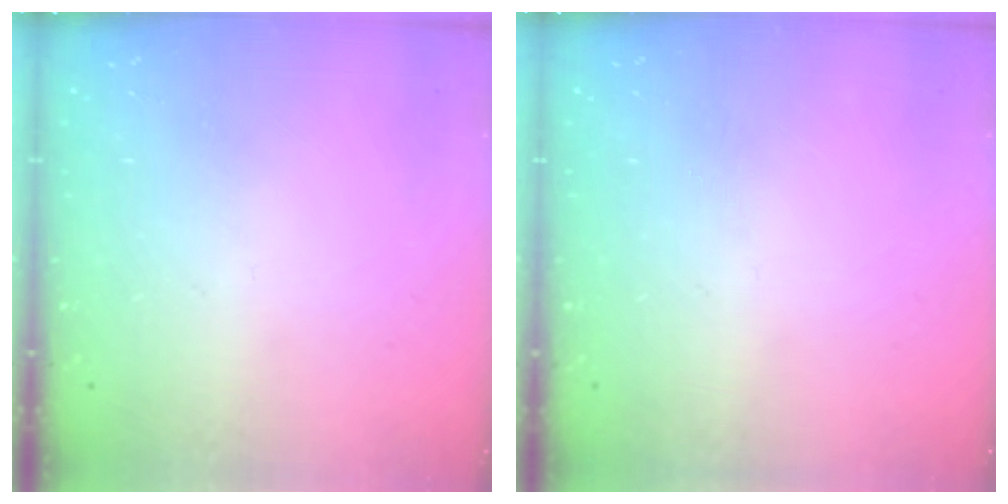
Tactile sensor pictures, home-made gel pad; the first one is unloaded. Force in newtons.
{"total": 0.0}